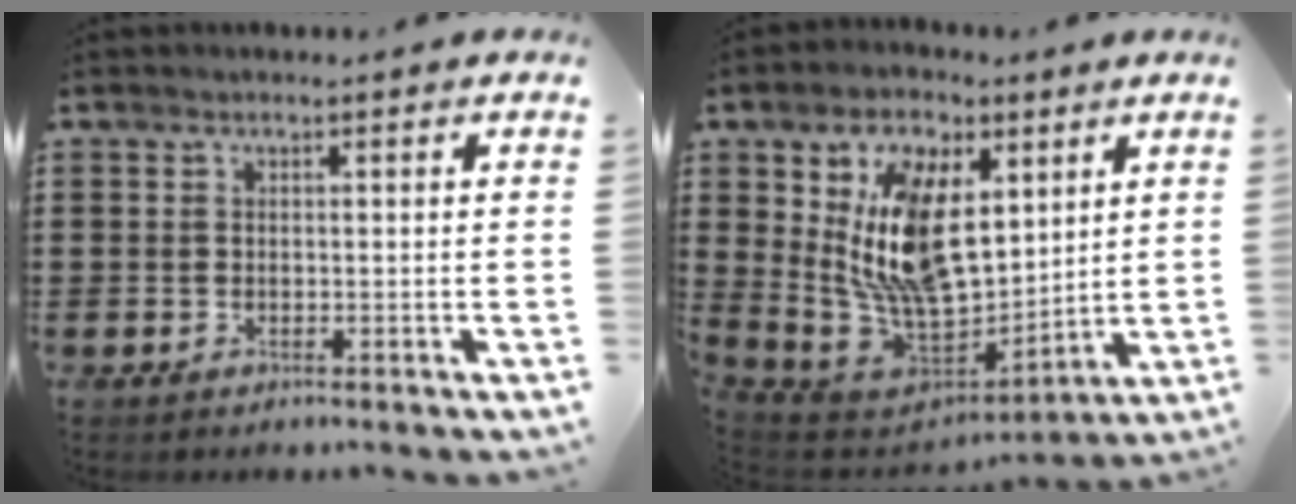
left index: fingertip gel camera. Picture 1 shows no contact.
{"total": 15.1, "force": [4.9, 8.4, 11.5], "torque": [-0.255, -0.017, 0.096]}